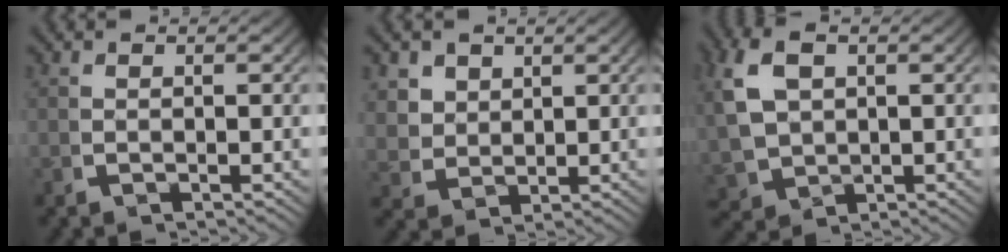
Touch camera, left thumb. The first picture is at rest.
{"total": 3.3, "force": [1.8, 2.3, 1.4], "torque": [-0.030, -0.015, 0.047]}
{"total": 5.4, "force": [1.2, 3.8, 3.6], "torque": [-0.097, -0.013, 0.042]}